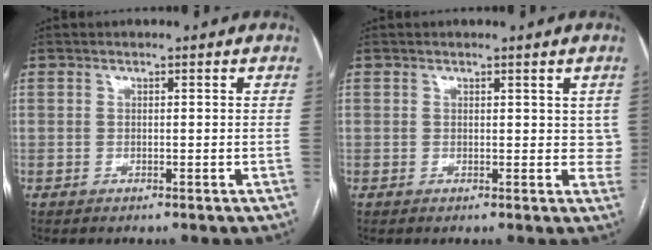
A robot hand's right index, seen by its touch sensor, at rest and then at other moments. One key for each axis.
{"total": 2.5, "fx": 1.1, "fy": 1.7, "fz": 1.5, "tx": -0.002, "ty": 0.000, "tz": 0.014}